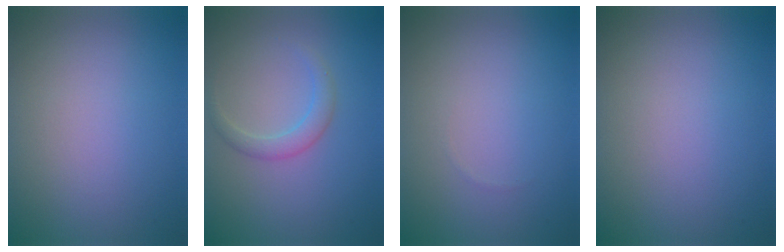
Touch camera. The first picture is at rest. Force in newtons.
{"total": 1.8, "press": 1.8, "slide": 0.1}
{"total": 0.0}
{"total": 0.0}